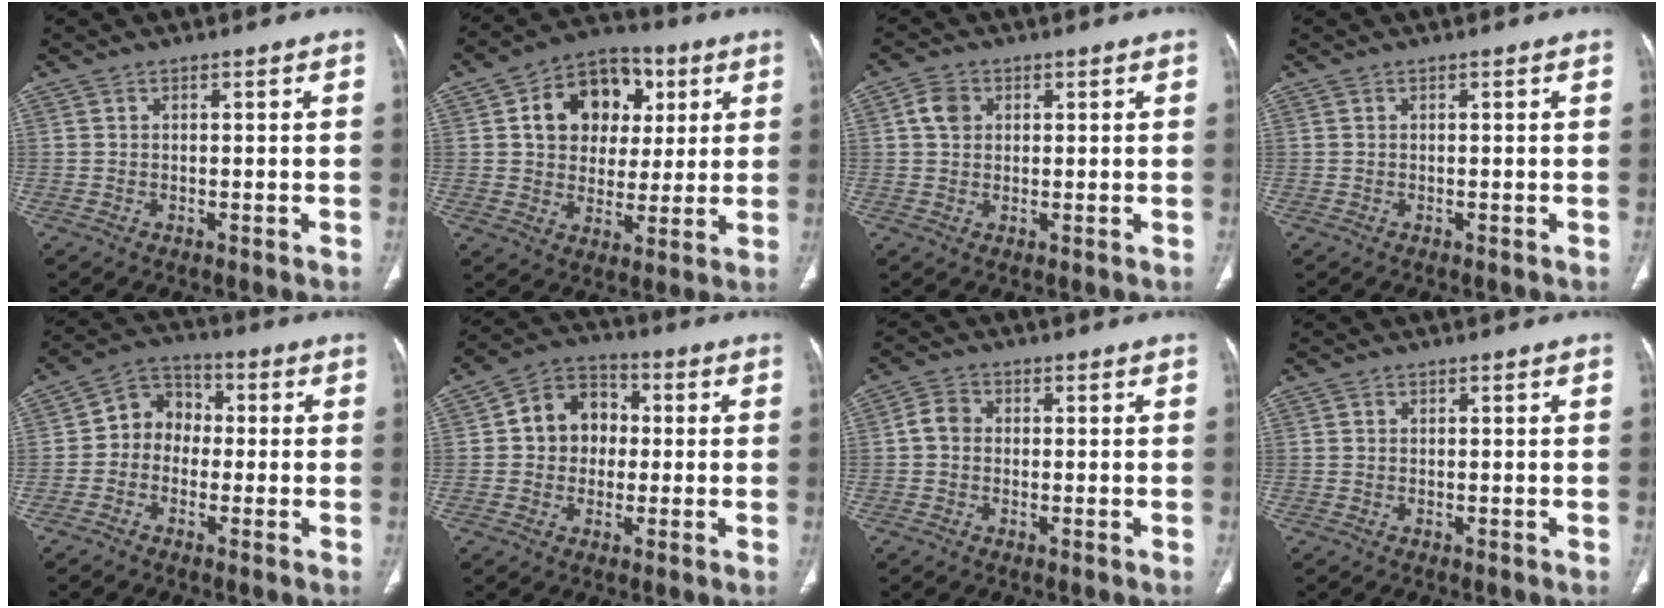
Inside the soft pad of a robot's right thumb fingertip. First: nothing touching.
{"total": 15.3, "force": [4.4, 11.8, 8.7], "torque": [-0.094, 0.004, 0.068]}
{"total": 3.9, "force": [1.0, 3.2, 2.0], "torque": [-0.029, 0.002, 0.017]}
{"total": 0.0}
{"total": 7.4, "force": [-0.8, 6.4, 3.6], "torque": [-0.026, 0.032, -0.034]}
{"total": 9.7, "force": [0.5, 8.2, 5.3], "torque": [-0.049, 0.024, -0.004]}
{"total": 3.4, "force": [-0.2, 2.8, 1.8], "torque": [-0.027, 0.011, -0.011]}
{"total": 0.0}